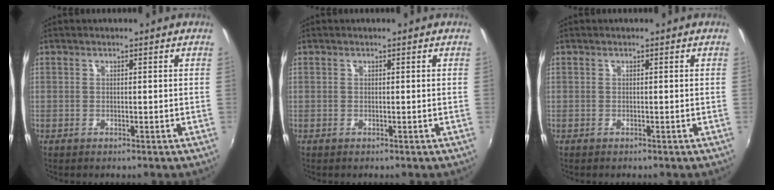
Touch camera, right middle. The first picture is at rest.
{"total": 0.0}
{"total": 0.0}